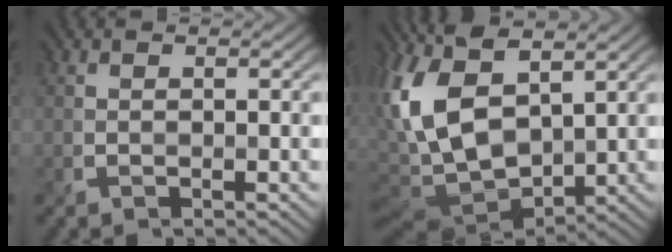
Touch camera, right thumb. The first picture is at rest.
{"total": 16.0, "force": [2.2, 7.9, 13.8], "torque": [-0.321, 0.013, 0.040]}